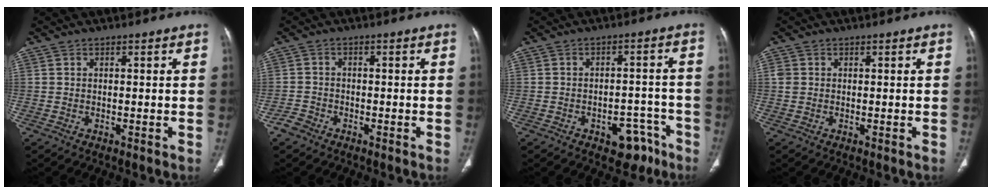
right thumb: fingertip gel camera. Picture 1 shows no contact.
{"total": 2.4, "force": [-1.7, 1.6, 0.4], "torque": [-0.011, 0.009, -0.035]}
{"total": 7.4, "force": [-4.5, 4.6, 3.7], "torque": [-0.020, 0.043, -0.055]}
{"total": 1.4, "force": [0.2, 1.3, 0.6], "torque": [-0.010, 0.002, 0.007]}